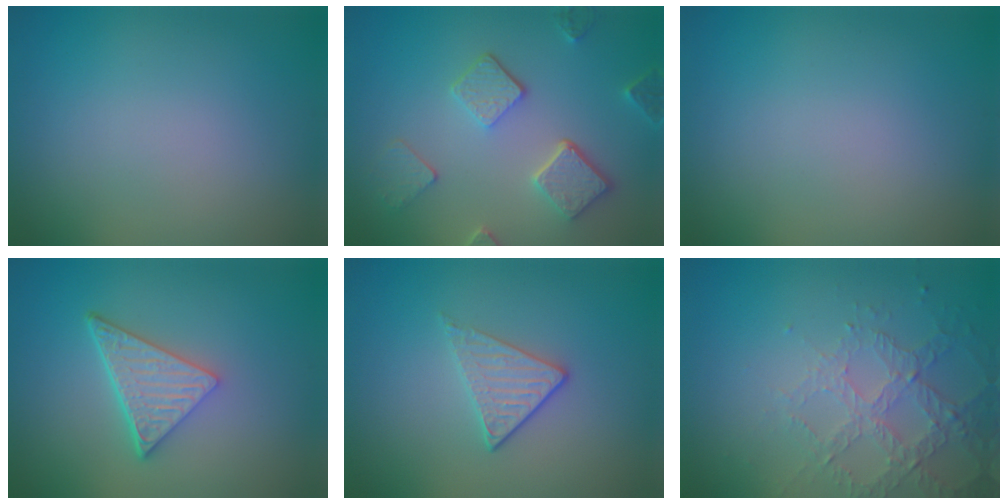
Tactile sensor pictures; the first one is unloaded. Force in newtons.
{"total": 5.0, "press": 3.9, "slide": 3.2}
{"total": 0.0}
{"total": 4.9, "press": 3.5, "slide": 3.4}
{"total": 2.0, "press": 1.7, "slide": 1.0}
{"total": 3.4, "press": 3.3, "slide": 0.8}